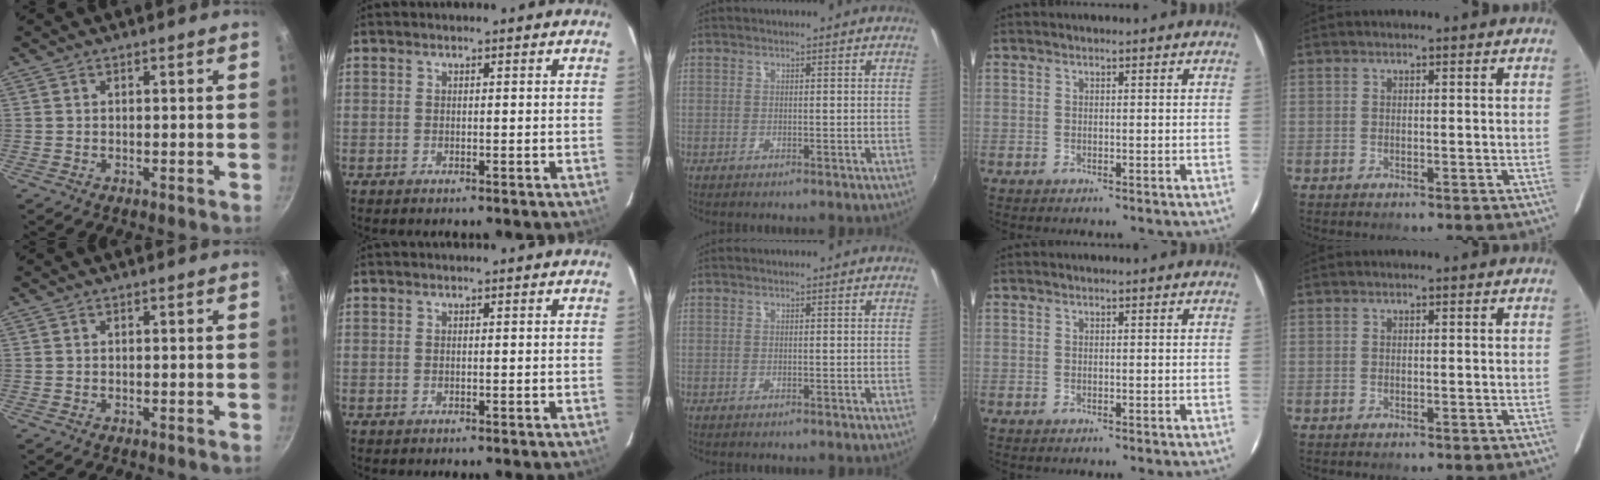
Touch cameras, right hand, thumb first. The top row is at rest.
{}